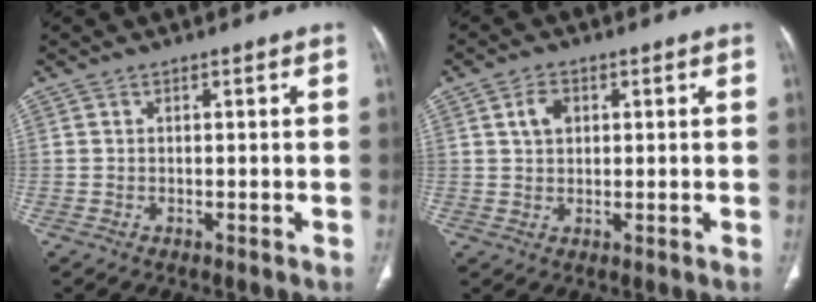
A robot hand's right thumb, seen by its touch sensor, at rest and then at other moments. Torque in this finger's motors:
{"motor_torque": [-0.20, -0.22, -0.30, 0.56, 0.03]}